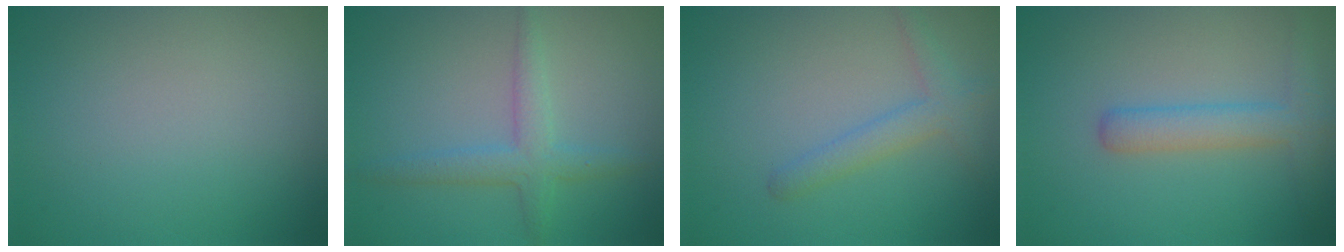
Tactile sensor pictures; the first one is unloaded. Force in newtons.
{"total": 2.7, "press": 2.7, "slide": 0.1}
{"total": 2.4, "press": 2.4, "slide": 0.1}
{"total": 3.0, "press": 3.0, "slide": 0.1}